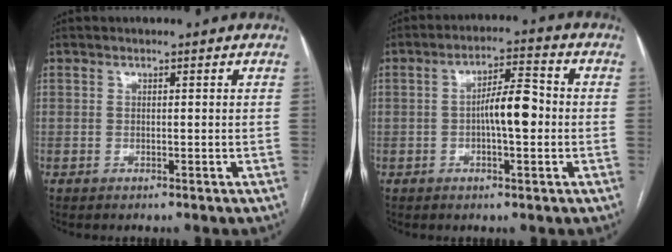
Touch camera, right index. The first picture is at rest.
{"total": 6.9, "force": [-0.7, 1.6, 6.6], "torque": [-0.115, 0.016, -0.014]}